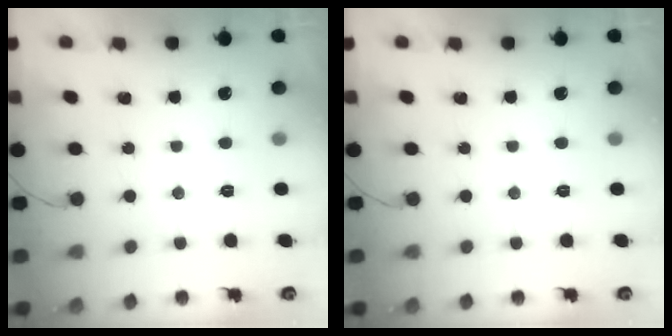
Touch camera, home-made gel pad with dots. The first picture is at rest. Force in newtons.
{"total": 0.0}